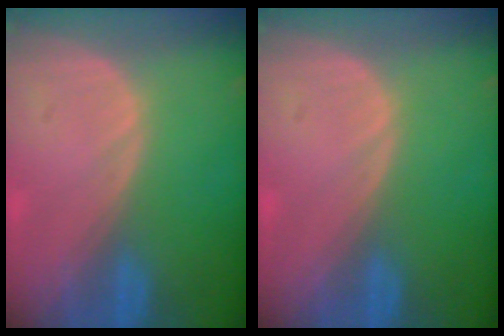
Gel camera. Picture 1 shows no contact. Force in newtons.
{"total": 0.0}